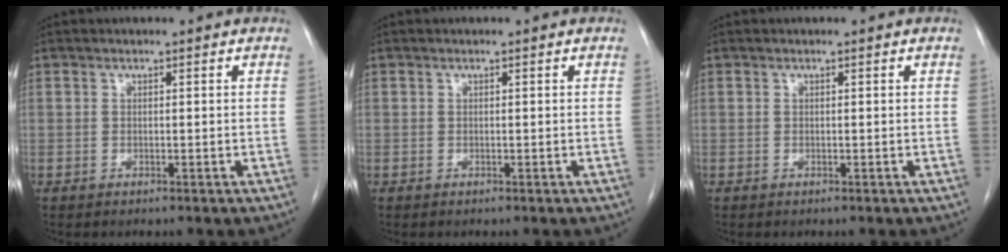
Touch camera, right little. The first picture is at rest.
{"total": 0.0}
{"total": 0.0}